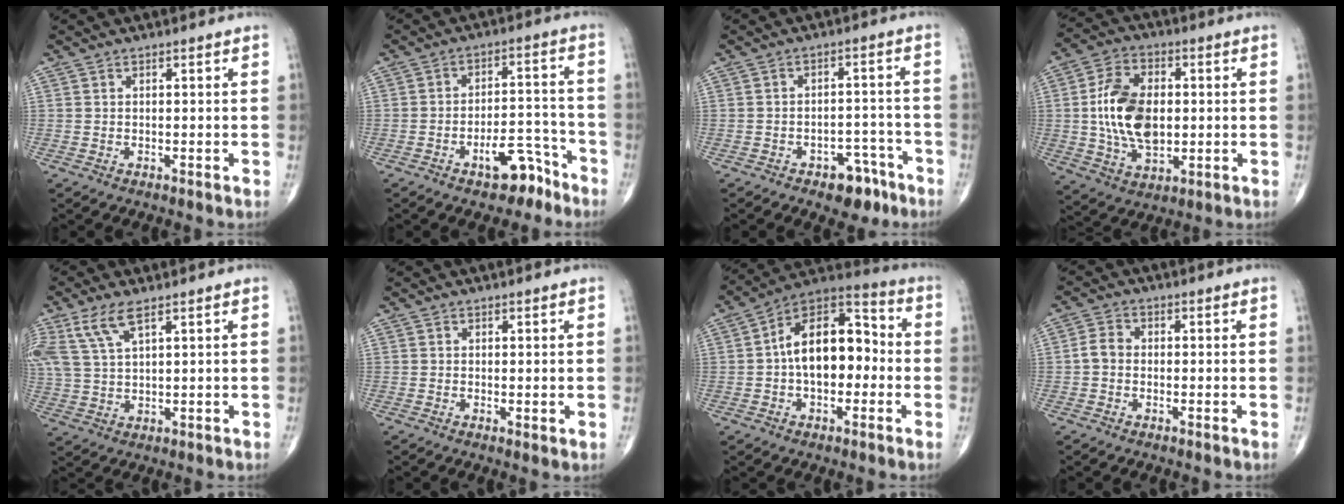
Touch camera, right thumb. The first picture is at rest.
{"total": 8.1, "force": [-5.5, 3.7, 4.7], "torque": [-0.047, 0.057, -0.081]}
{"total": 7.0, "force": [-4.5, 3.9, 3.7], "torque": [-0.020, 0.039, -0.061]}
{"total": 14.6, "force": [0.5, 9.1, 11.5], "torque": [-0.197, 0.005, 0.012]}
{"total": 7.6, "force": [4.3, 2.6, 5.8], "torque": [-0.143, -0.003, 0.095]}
{"total": 0.9, "force": [0.0, 0.2, 0.8], "torque": [-0.013, -0.005, -0.001]}
{"total": 16.2, "force": [-0.6, 9.5, 13.0], "torque": [-0.179, 0.047, -0.023]}
{"total": 3.0, "force": [-0.5, 2.4, 1.8], "torque": [-0.029, 0.010, -0.017]}